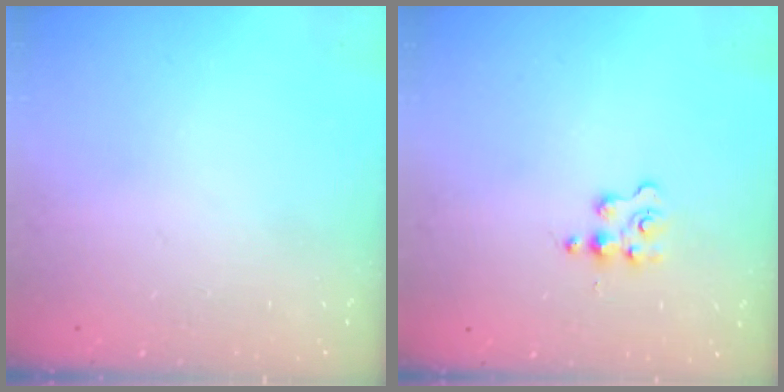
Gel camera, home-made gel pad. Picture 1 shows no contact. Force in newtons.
{"total": 1.4, "press": 1.3, "slide": 0.3}